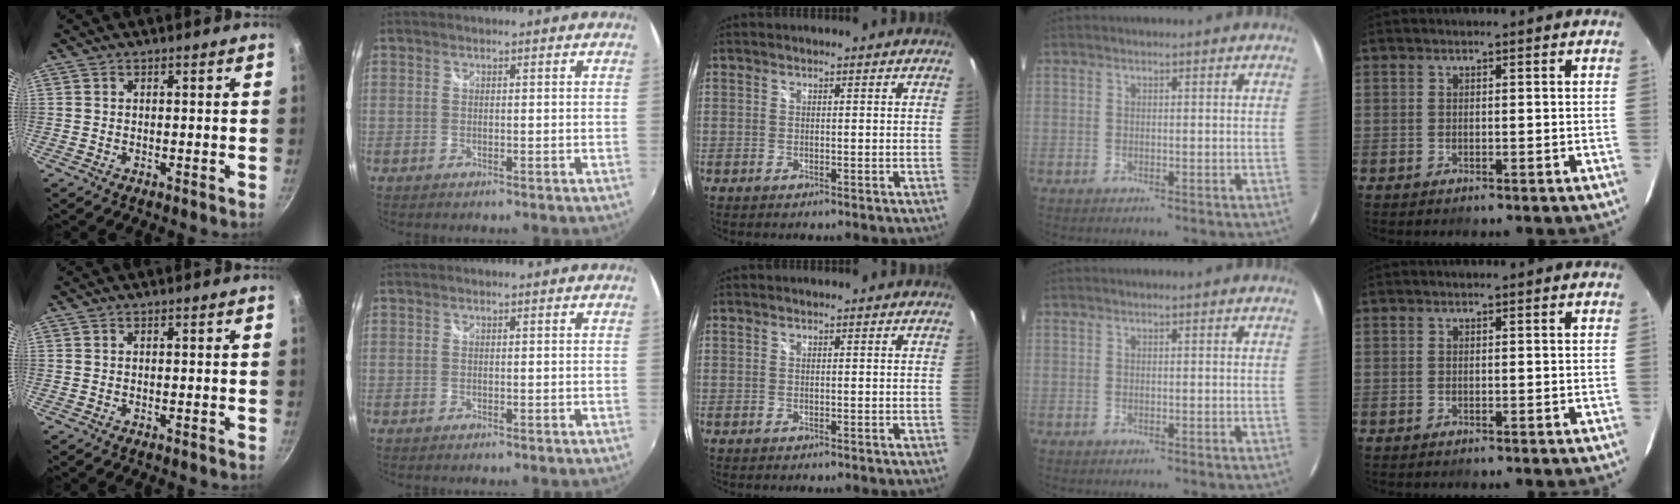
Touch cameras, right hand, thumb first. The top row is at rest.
{}